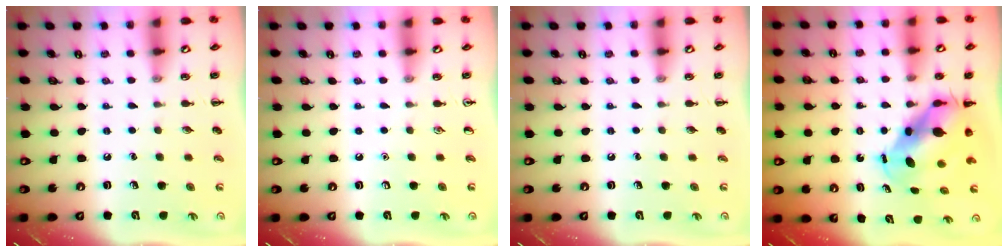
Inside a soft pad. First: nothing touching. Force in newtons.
{"total": 0.0}
{"total": 0.0}
{"total": 8.1, "press": 7.8, "slide": 2.2}